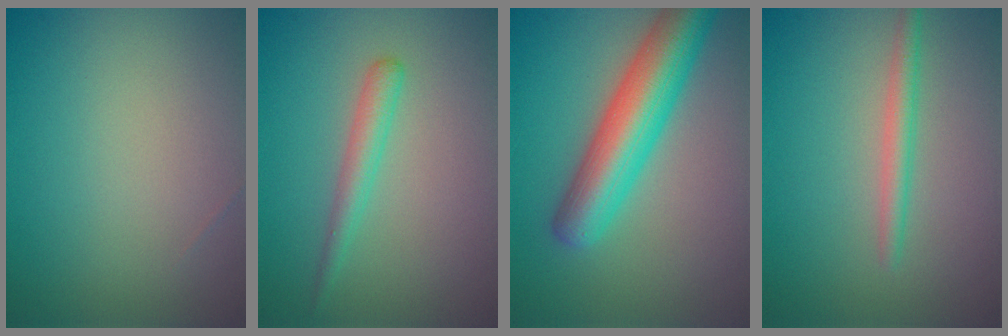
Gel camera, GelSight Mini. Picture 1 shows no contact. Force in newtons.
{"total": 1.9, "press": 1.9, "slide": 0.1}
{"total": 7.4, "press": 7.4, "slide": 0.2}
{"total": 1.9, "press": 1.9, "slide": 0.1}